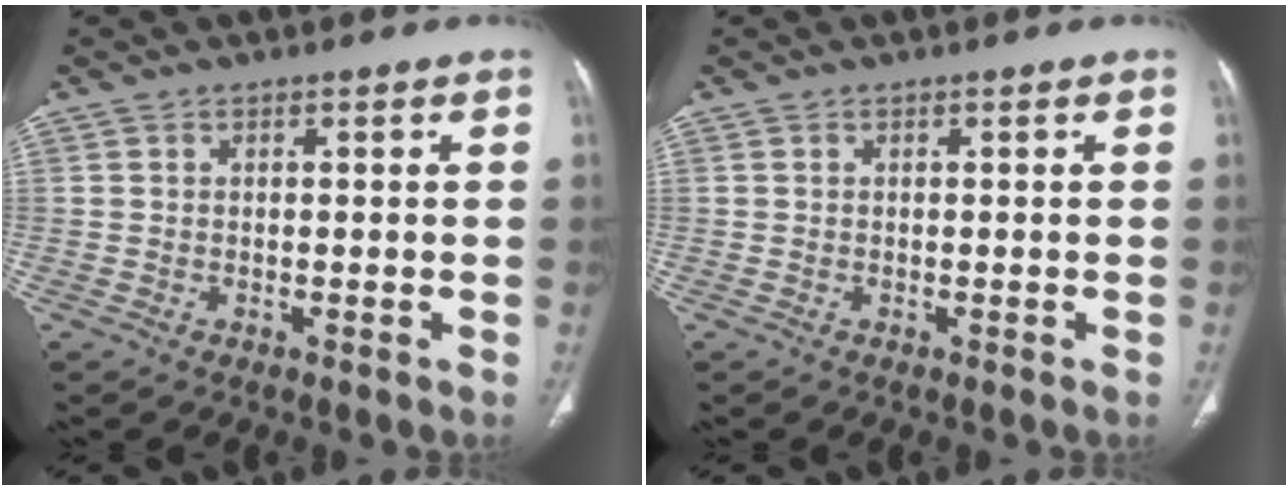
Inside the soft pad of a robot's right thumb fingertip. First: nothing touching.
{"total": 0.0}